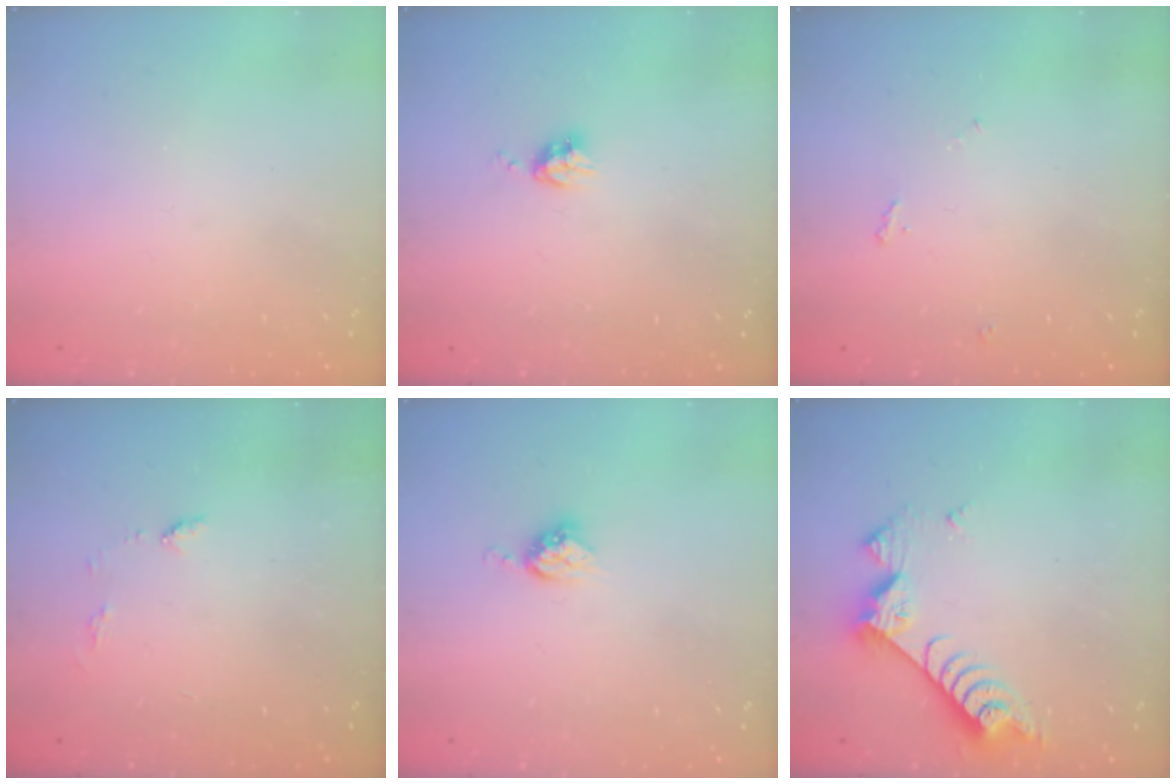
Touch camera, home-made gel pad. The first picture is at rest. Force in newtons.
{"total": 4.2, "press": 4.1, "slide": 0.6}
{"total": 4.7, "press": 4.7, "slide": 0.6}
{"total": 5.4, "press": 5.4, "slide": 0.6}
{"total": 5.8, "press": 5.8, "slide": 0.3}
{"total": 7.6, "press": 7.6, "slide": 0.4}